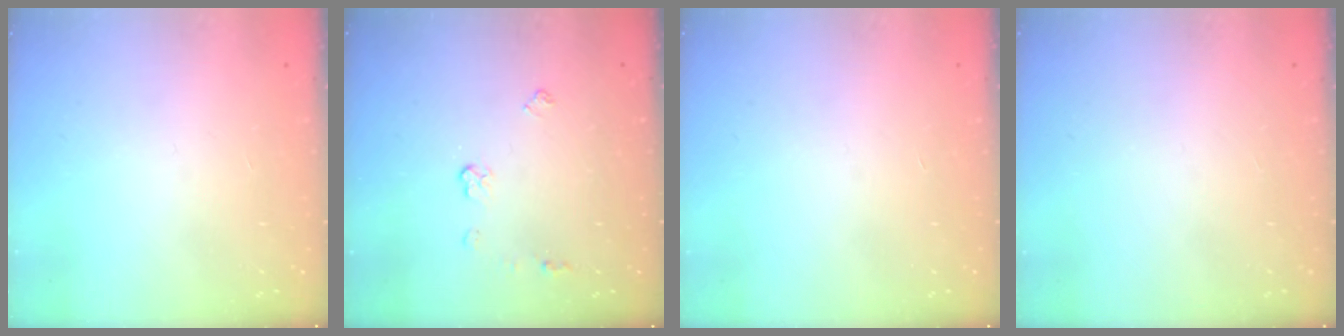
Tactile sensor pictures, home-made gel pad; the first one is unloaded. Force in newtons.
{"total": 3.8, "press": 3.7, "slide": 0.6}
{"total": 0.0}
{"total": 0.0}